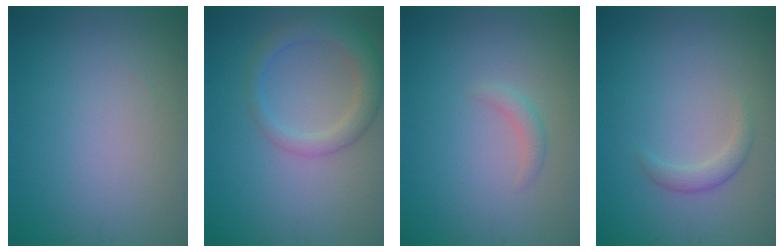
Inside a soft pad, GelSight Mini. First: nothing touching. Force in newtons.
{"total": 3.5, "press": 3.5, "slide": 0.3}
{"total": 1.2, "press": 1.2, "slide": 0.0}
{"total": 1.6, "press": 1.6, "slide": 0.0}